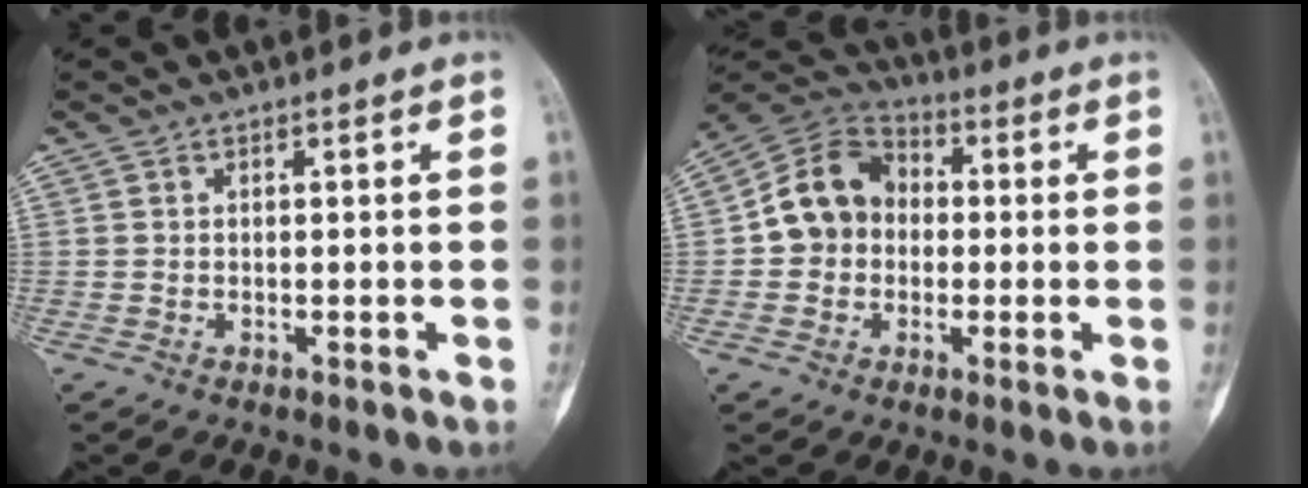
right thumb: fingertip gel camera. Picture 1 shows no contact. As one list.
[{"total": 11.4, "force": [-0.2, 9.7, 6.0], "torque": [-0.087, 0.034, -0.018]}]